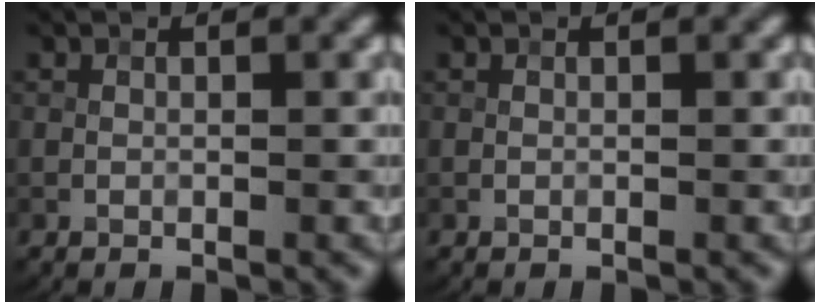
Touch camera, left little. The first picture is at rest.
{"total": 0.0}